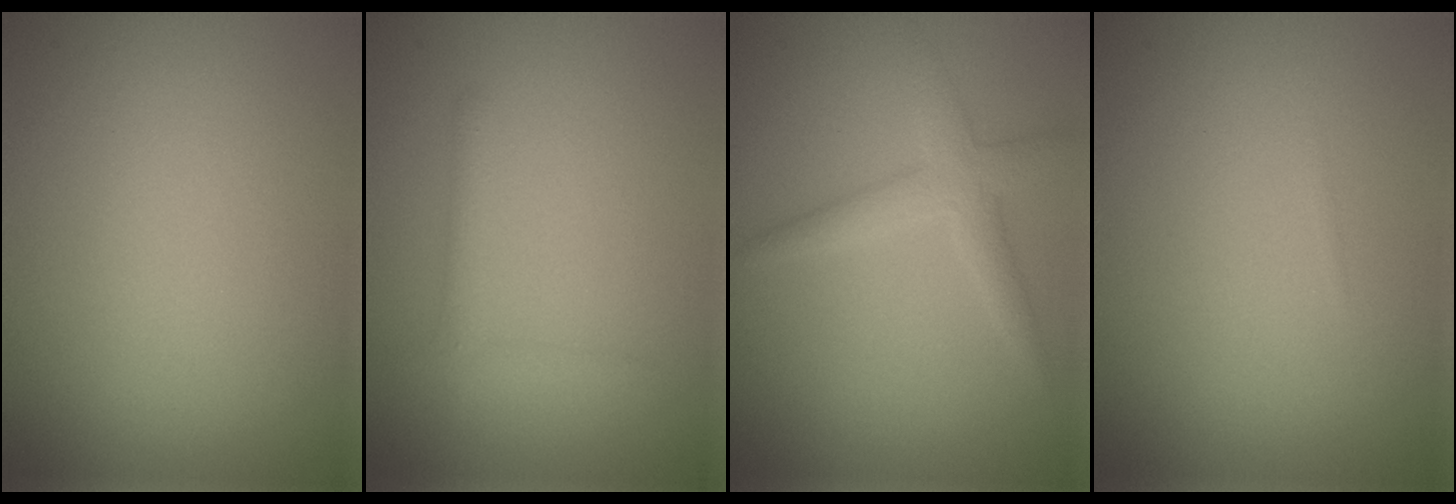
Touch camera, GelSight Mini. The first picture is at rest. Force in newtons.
{"total": 1.1, "press": 1.1, "slide": 0.1}
{"total": 2.7, "press": 2.7, "slide": 0.2}
{"total": 0.0}